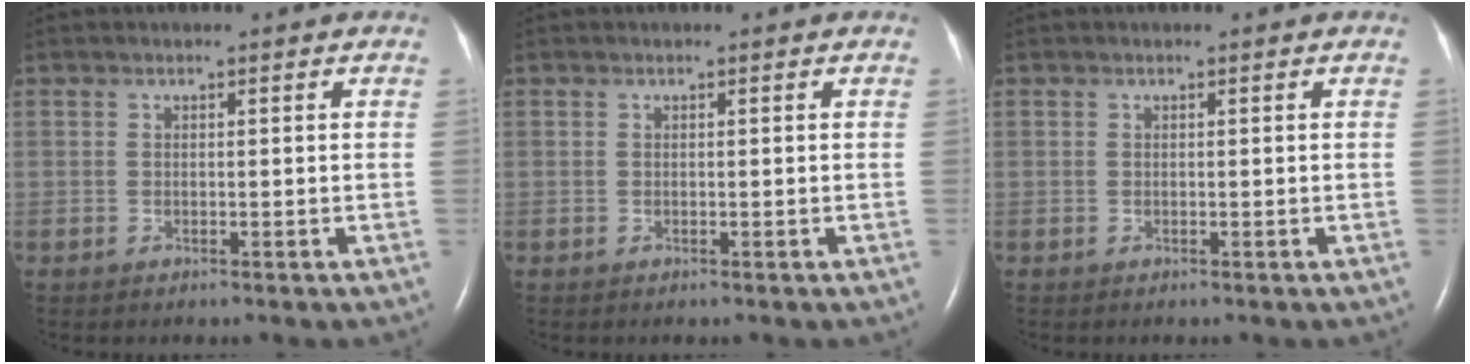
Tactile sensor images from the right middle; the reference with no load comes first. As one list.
[{"total": 0.0}, {"total": 0.0}]